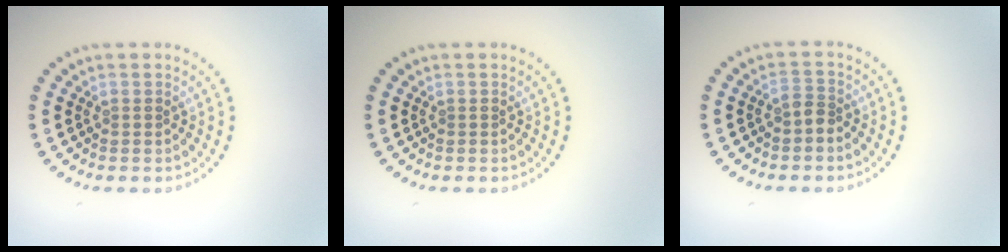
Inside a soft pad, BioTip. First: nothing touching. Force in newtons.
{"total": 0.0}
{"total": 1.5, "press": 1.2, "slide": 0.9}